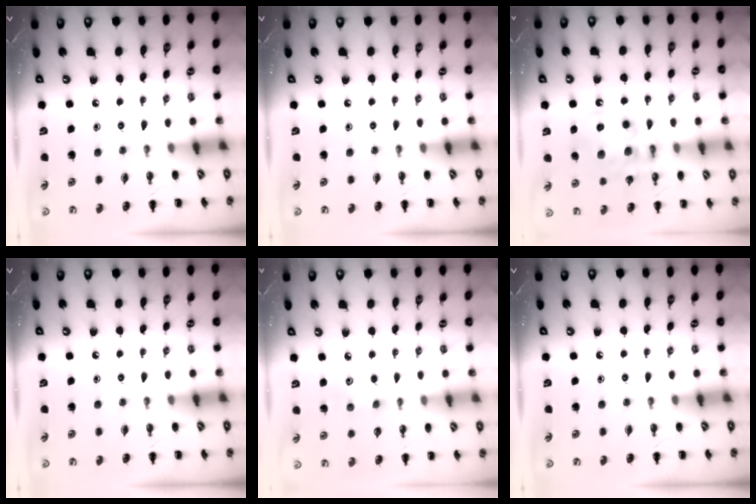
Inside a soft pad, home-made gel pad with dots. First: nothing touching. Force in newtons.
{"total": 0.0}
{"total": 12.7, "press": 12.4, "slide": 2.9}
{"total": 0.0}
{"total": 2.9, "press": 2.8, "slide": 0.8}
{"total": 0.0}